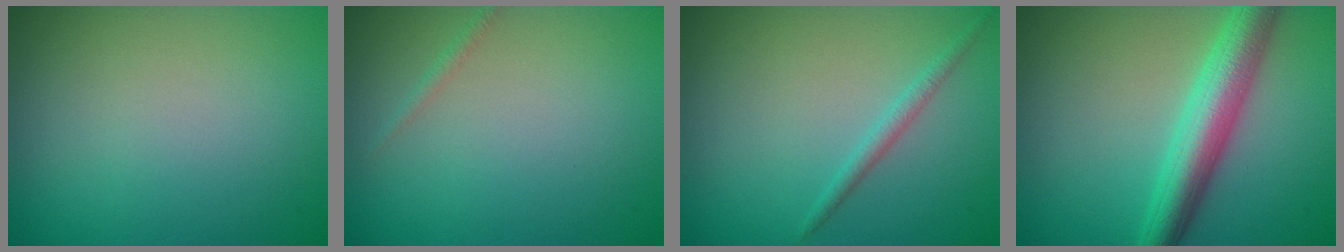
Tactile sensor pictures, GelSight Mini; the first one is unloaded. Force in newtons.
{"total": 0.6, "press": 0.6, "slide": 0.0}
{"total": 1.3, "press": 1.3, "slide": 0.0}
{"total": 5.8, "press": 5.8, "slide": 0.3}